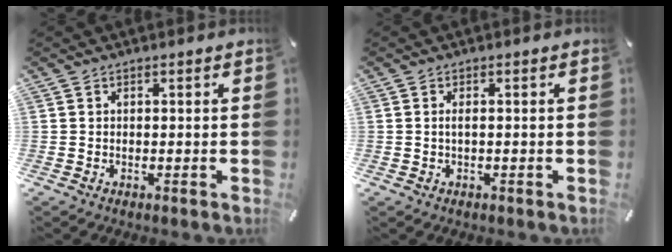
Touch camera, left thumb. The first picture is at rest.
{"total": 1.6, "force": [-0.1, 0.7, 1.4], "torque": [-0.028, 0.001, -0.003]}